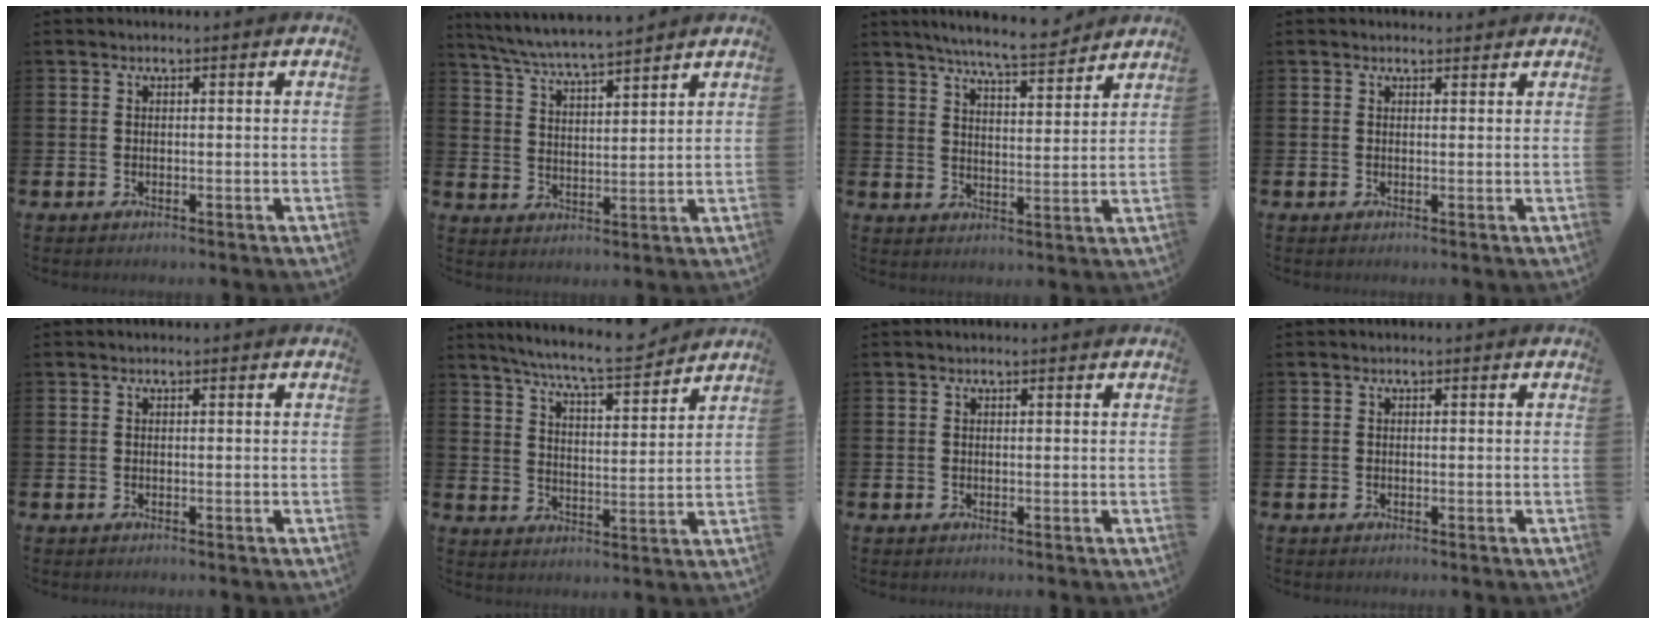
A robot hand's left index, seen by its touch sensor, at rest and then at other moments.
{"total": 6.0, "force": [5.9, -0.1, 1.4], "torque": [-0.052, -0.034, 0.104]}
{"total": 7.1, "force": [6.8, 0.1, 2.2], "torque": [-0.052, -0.039, 0.118]}
{"total": 0.9, "force": [0.8, 0.2, 0.2], "torque": [0.005, -0.001, 0.014]}
{"total": 0.0}
{"total": 7.8, "force": [7.3, 0.2, 2.7], "torque": [-0.073, -0.047, 0.128]}
{"total": 0.0}
{"total": 0.0}